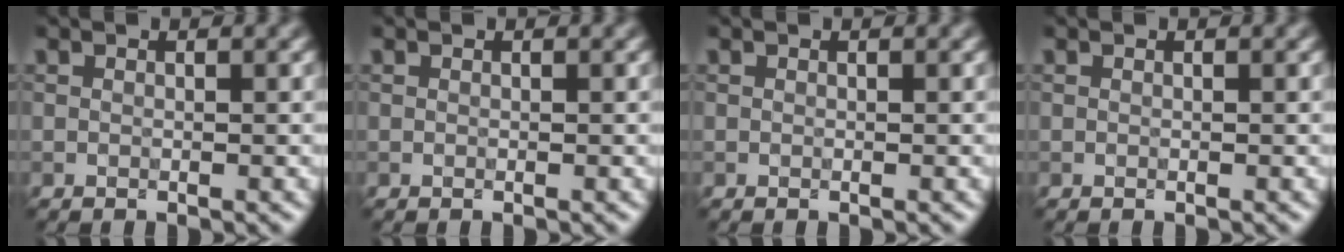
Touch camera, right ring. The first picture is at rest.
{"total": 0.0}
{"total": 0.0}
{"total": 0.0}